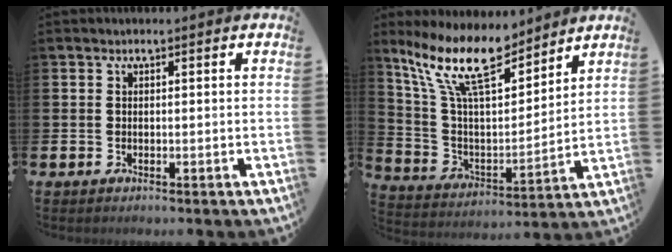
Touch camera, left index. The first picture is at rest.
{"total": 13.3, "force": [10.7, 3.7, 6.9], "torque": [-0.178, -0.043, 0.194]}